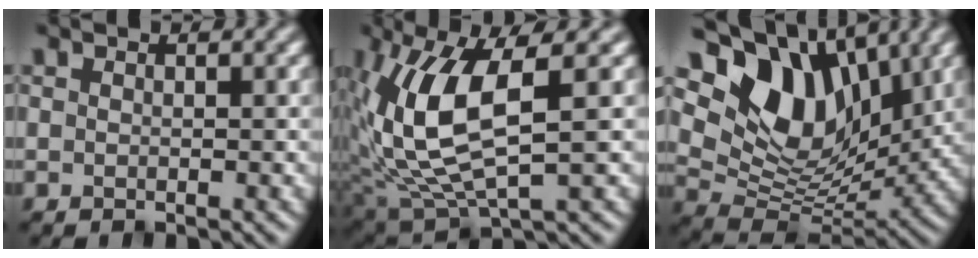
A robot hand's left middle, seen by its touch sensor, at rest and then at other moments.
{"total": 9.5, "force": [1.8, 3.5, 8.6], "torque": [-0.200, -0.005, 0.039]}
{"total": 12.3, "force": [5.2, 7.8, 8.1], "torque": [-0.144, 0.004, 0.090]}